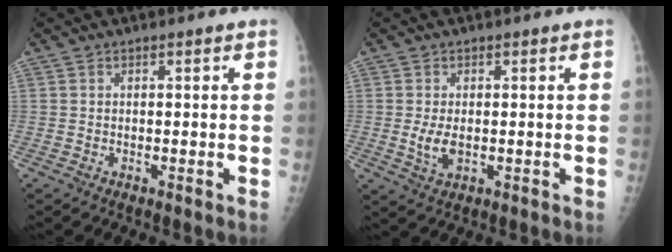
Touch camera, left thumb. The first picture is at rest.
{"total": 3.9, "force": [-0.2, 2.1, 3.3], "torque": [-0.063, -0.010, 0.004]}